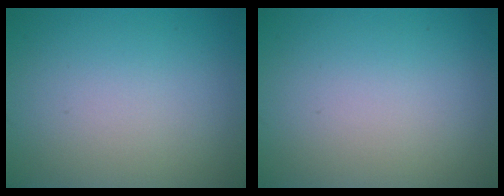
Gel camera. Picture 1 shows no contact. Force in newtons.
{"total": 0.0}